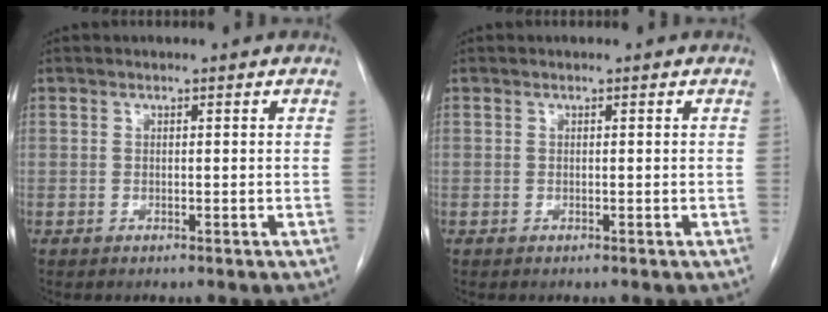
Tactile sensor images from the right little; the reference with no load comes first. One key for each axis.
{"total": 0.0}